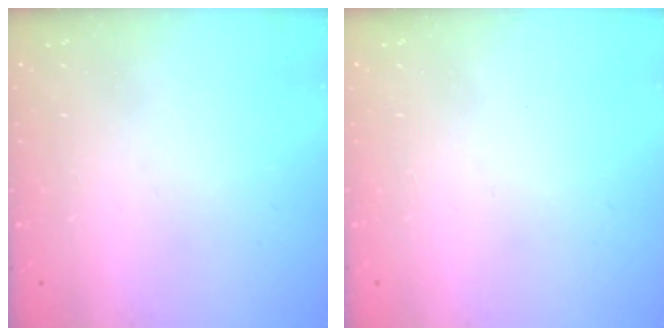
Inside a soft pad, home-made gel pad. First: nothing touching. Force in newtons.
{"total": 0.0}